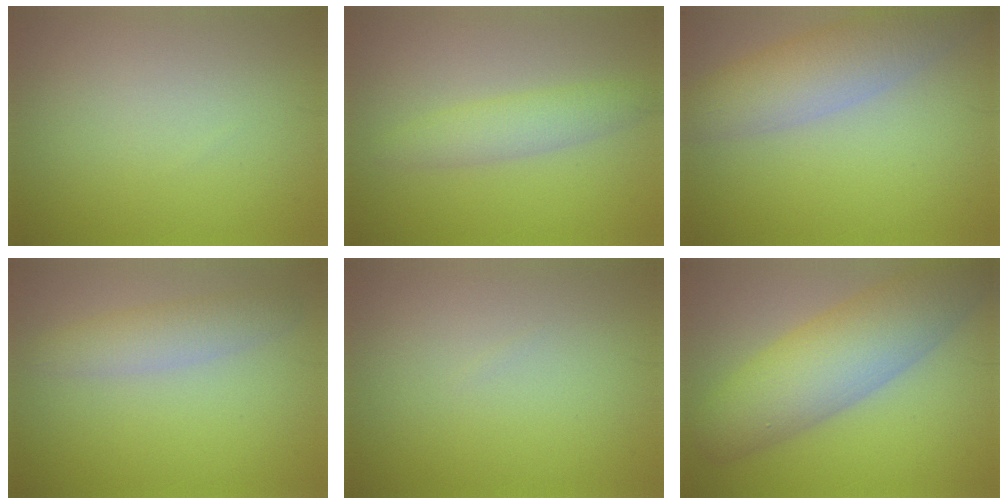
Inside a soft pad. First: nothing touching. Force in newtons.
{"total": 2.7, "press": 2.7, "slide": 0.0}
{"total": 5.7, "press": 5.6, "slide": 0.1}
{"total": 2.8, "press": 2.8, "slide": 0.1}
{"total": 0.0}
{"total": 8.3, "press": 8.3, "slide": 0.2}